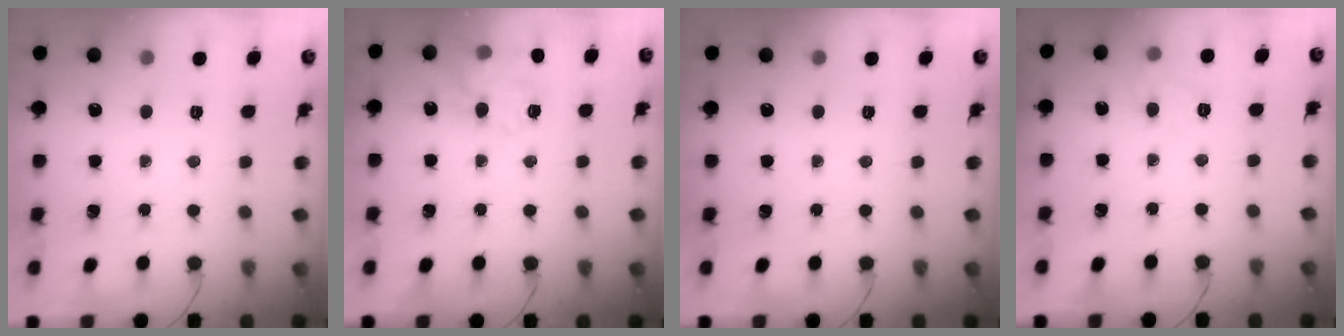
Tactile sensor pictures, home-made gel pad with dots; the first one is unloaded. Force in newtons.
{"total": 13.6, "press": 13.5, "slide": 2.0}
{"total": 0.0}
{"total": 7.4, "press": 7.3, "slide": 1.2}